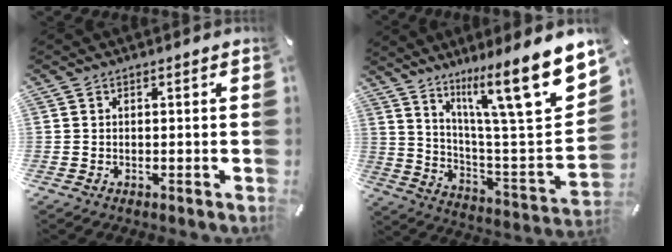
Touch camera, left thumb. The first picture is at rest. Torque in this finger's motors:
{"motor_torque": [3.20, 1.81, 1.38, -1.40, 0.56]}